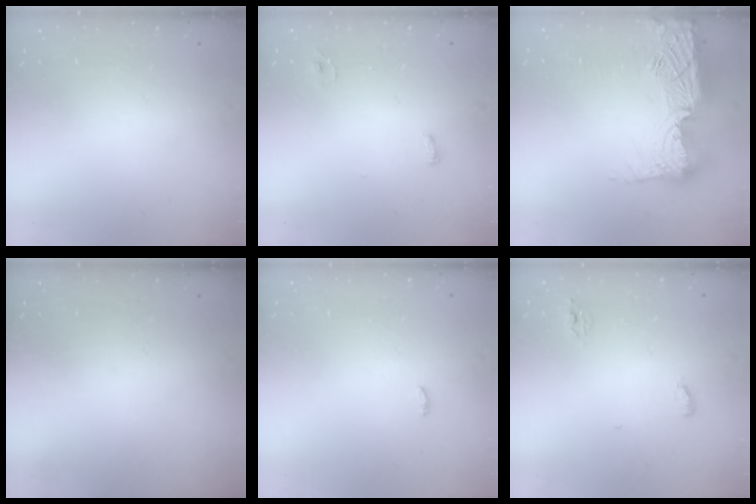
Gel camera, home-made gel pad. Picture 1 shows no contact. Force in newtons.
{"total": 4.1, "press": 3.5, "slide": 2.2}
{"total": 21.2, "press": 21.2, "slide": 1.2}
{"total": 0.0}
{"total": 3.4, "press": 3.3, "slide": 1.0}
{"total": 5.2, "press": 4.4, "slide": 2.7}